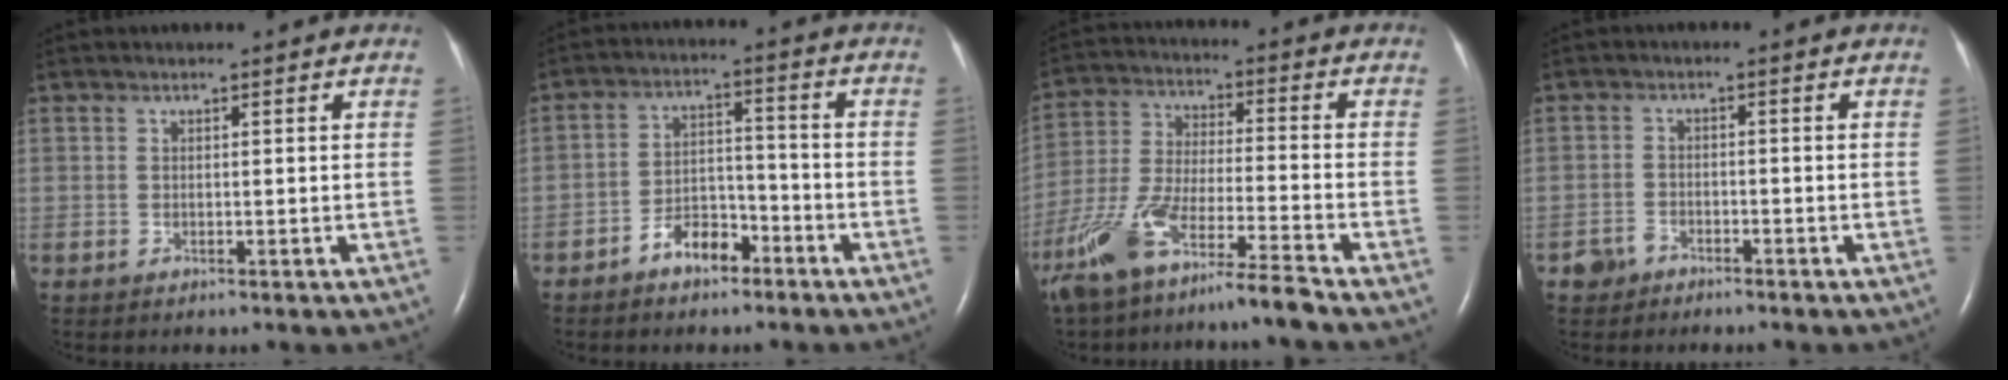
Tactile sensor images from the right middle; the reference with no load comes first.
{"total": 6.0, "force": [-4.1, 2.9, 3.3], "torque": [-0.060, 0.019, -0.071]}
{"total": 12.4, "force": [-9.4, -0.1, 8.0], "torque": [-0.173, -0.019, -0.177]}
{"total": 2.4, "force": [-1.9, 1.5, 0.3], "torque": [-0.013, 0.006, -0.032]}